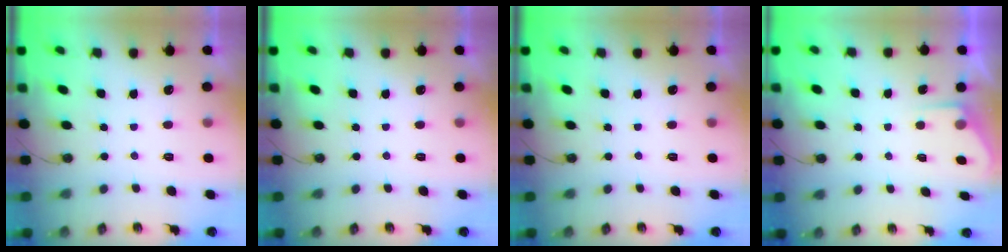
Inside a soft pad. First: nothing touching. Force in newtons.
{"total": 0.0}
{"total": 0.0}
{"total": 3.2, "press": 3.2, "slide": 0.5}